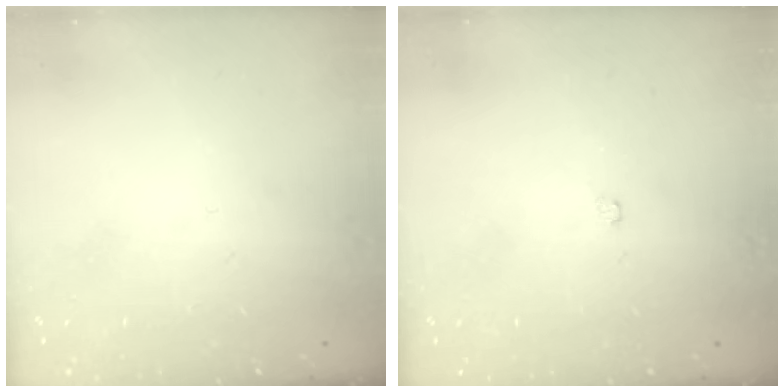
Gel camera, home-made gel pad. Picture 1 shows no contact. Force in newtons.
{"total": 2.0, "press": 2.0, "slide": 0.3}